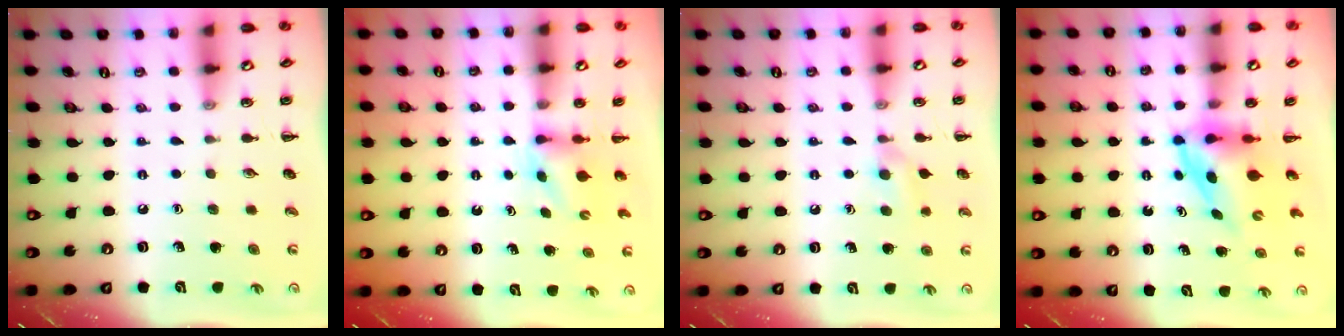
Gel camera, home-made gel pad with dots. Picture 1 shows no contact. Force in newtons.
{"total": 2.7, "press": 2.5, "slide": 1.0}
{"total": 6.7, "press": 6.4, "slide": 2.0}
{"total": 3.7, "press": 3.6, "slide": 0.6}